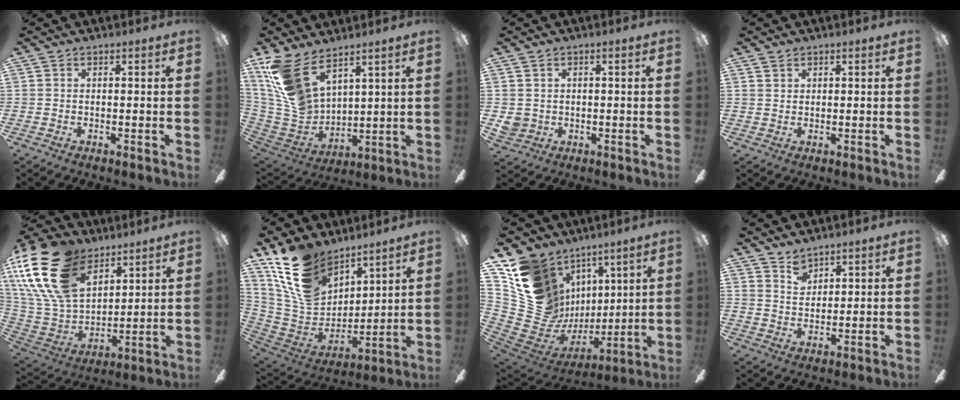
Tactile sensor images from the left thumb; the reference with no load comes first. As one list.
[{"total": 16.4, "force": [10.6, 8.3, 9.4], "torque": [-0.230, -0.050, 0.202]}, {"total": 3.3, "force": [0.7, 3.2, 0.7], "torque": [-0.018, 0.005, 0.015]}, {"total": 1.3, "force": [1.0, 0.9, 0.2], "torque": [-0.004, 0.002, 0.020]}, {"total": 24.8, "force": [13.5, 15.0, 14.4], "torque": [-0.336, -0.061, 0.247]}, {"total": 18.7, "force": [12.3, 11.0, 8.8], "torque": [-0.208, -0.059, 0.236]}, {"total": 19.0, "force": [7.4, 15.9, 7.5], "torque": [-0.160, -0.063, 0.173]}, {"total": 4.6, "force": [3.8, 2.3, 1.0], "torque": [-0.012, -0.018, 0.071]}]